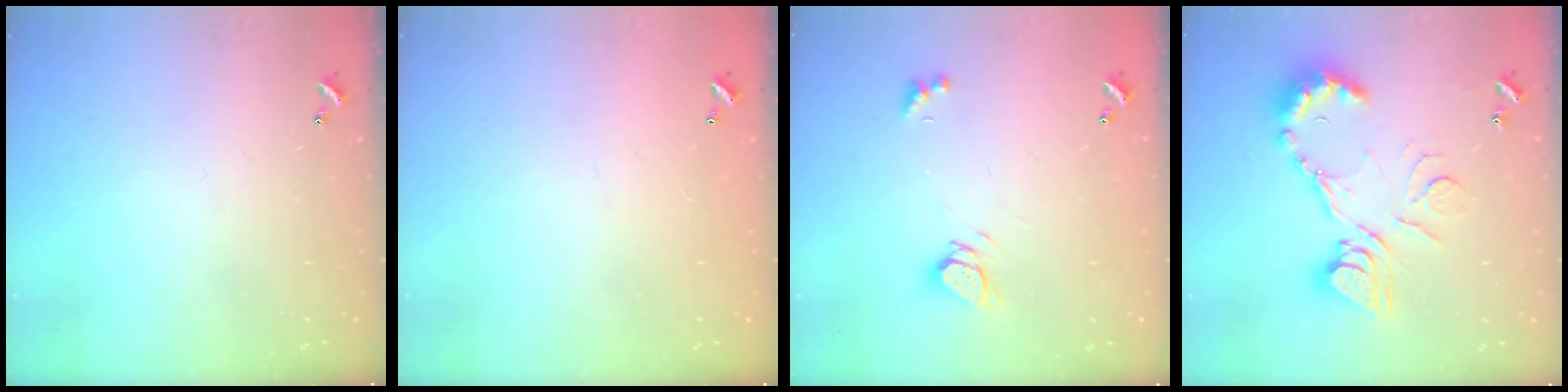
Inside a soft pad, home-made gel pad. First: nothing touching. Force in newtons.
{"total": 2.8, "press": 2.8, "slide": 0.1}
{"total": 4.8, "press": 4.8, "slide": 0.5}
{"total": 17.9, "press": 17.9, "slide": 1.4}